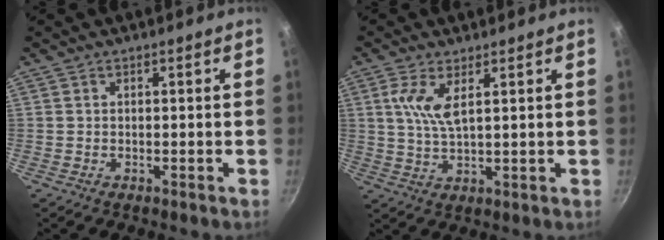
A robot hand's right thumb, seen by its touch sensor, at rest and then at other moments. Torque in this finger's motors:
{"motor_torque": [-0.37, 1.12, 0.51, 0.24, 0.05]}